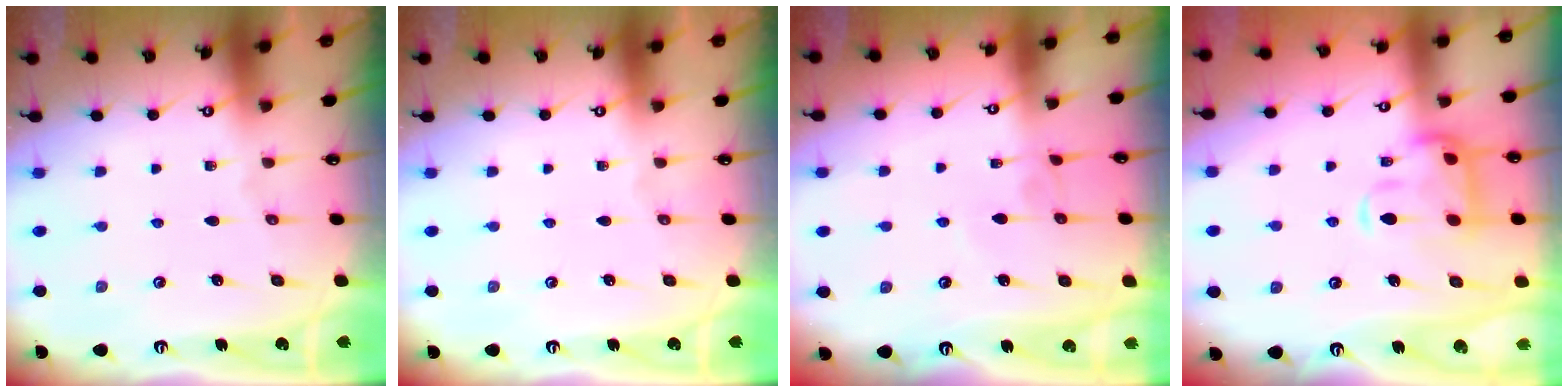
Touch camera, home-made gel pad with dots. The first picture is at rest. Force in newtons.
{"total": 0.0}
{"total": 2.2, "press": 2.2, "slide": 0.1}
{"total": 7.0, "press": 6.8, "slide": 1.6}